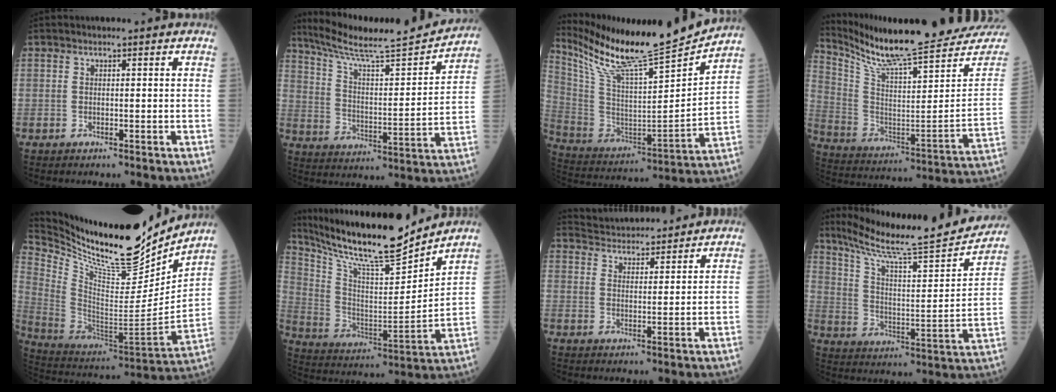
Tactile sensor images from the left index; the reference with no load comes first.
{"total": 20.7, "force": [18.9, 0.3, 8.4], "torque": [-0.140, -0.024, 0.284]}
{"total": 20.2, "force": [18.3, -1.1, 8.5], "torque": [-0.170, -0.052, 0.310]}
{"total": 27.1, "force": [25.0, 0.6, 10.4], "torque": [-0.188, -0.104, 0.360]}
{"total": 24.9, "force": [21.7, 3.9, 11.5], "torque": [-0.218, -0.046, 0.356]}
{"total": 20.9, "force": [18.7, 1.2, 9.1], "torque": [-0.185, -0.020, 0.317]}
{"total": 11.5, "force": [11.1, 1.5, 2.3], "torque": [-0.041, 0.024, 0.163]}
{"total": 25.3, "force": [22.4, 0.8, 11.8], "torque": [-0.185, -0.049, 0.316]}